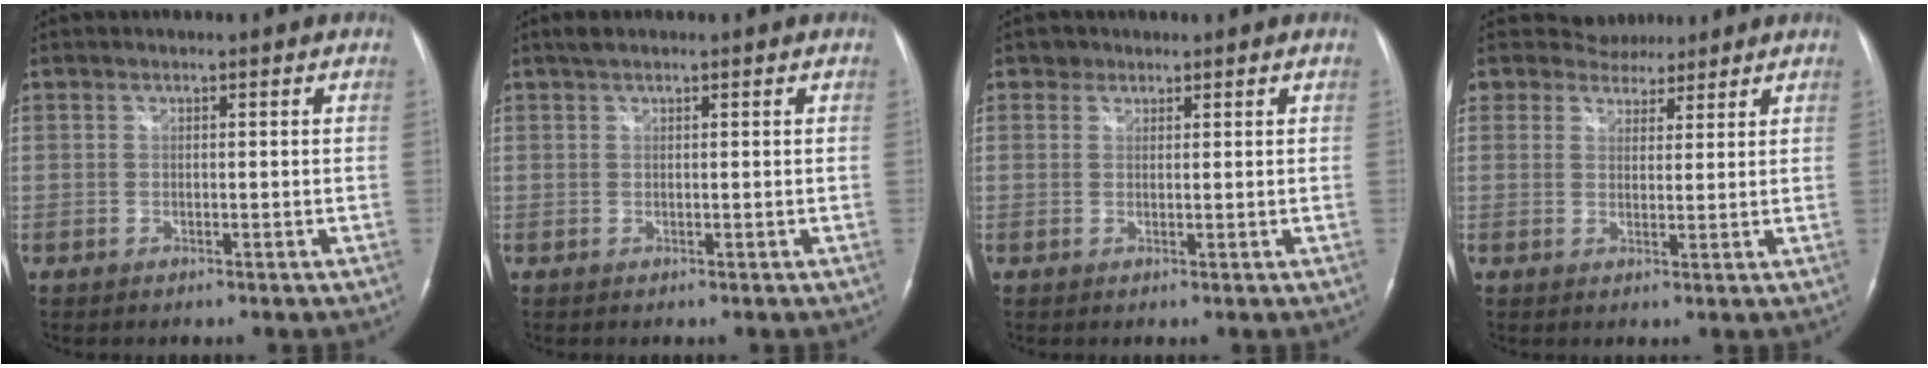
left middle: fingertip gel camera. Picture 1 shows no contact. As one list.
[{"total": 1.2, "force": [1.0, 0.4, 0.6], "torque": [-0.015, 0.013, 0.019]}, {"total": 1.5, "force": [1.1, 1.0, 0.0], "torque": [0.006, 0.002, 0.012]}, {"total": 4.2, "force": [3.7, 2.0, -0.2], "torque": [0.003, 0.006, 0.056]}]